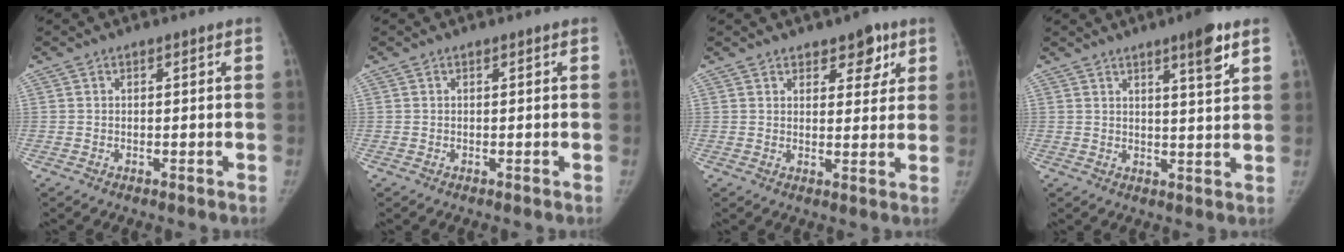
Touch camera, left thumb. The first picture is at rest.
{"total": 0.0}
{"total": 5.2, "force": [3.1, 3.2, 2.7], "torque": [0.001, -0.015, 0.038]}
{"total": 6.0, "force": [3.7, 0.7, 4.8], "torque": [-0.065, -0.024, 0.053]}